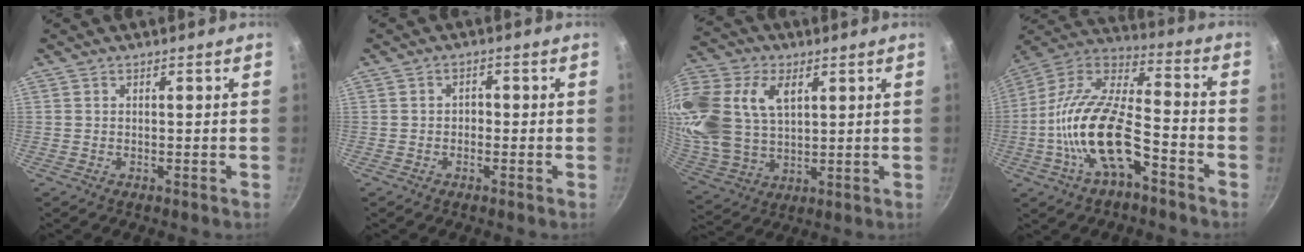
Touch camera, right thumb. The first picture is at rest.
{"total": 1.7, "force": [-0.5, 1.4, 0.9], "torque": [-0.006, 0.009, -0.010]}
{"total": 24.4, "force": [8.1, 16.3, 16.3], "torque": [-0.375, 0.013, 0.160]}
{"total": 19.6, "force": [-7.4, 8.7, 16.0], "torque": [-0.295, 0.052, -0.154]}